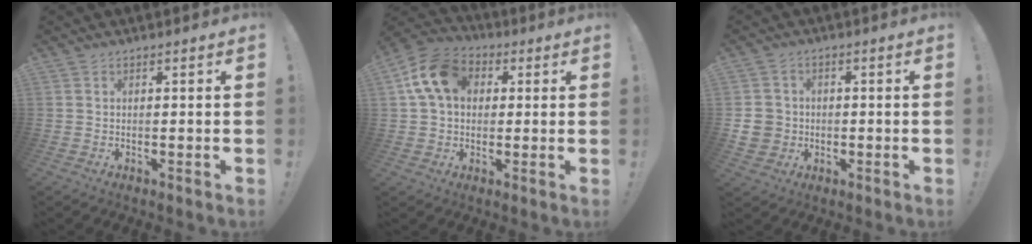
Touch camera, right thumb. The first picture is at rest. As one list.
[{"total": 14.1, "force": [3.6, 10.2, 9.0], "torque": [-0.156, 0.006, 0.072]}, {"total": 6.9, "force": [-0.3, 6.3, 2.8], "torque": [-0.059, 0.011, -0.003]}]